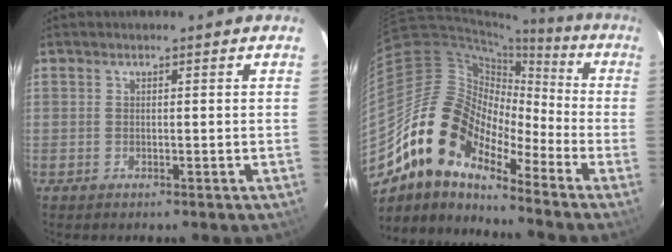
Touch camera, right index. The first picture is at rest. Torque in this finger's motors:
{"motor_torque": [0.83, -0.82, -0.03, -0.18]}